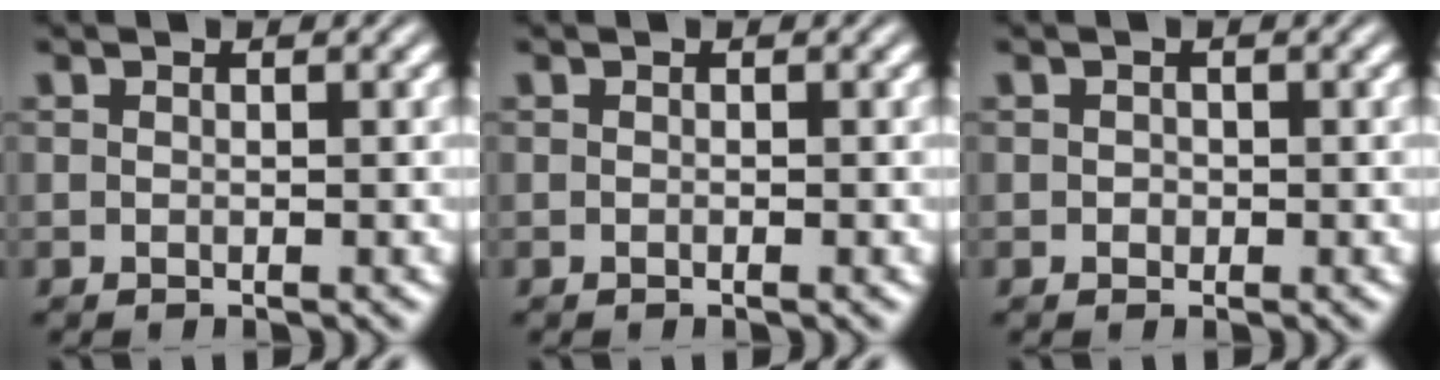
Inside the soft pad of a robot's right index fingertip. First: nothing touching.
{"total": 0.0}
{"total": 0.0}